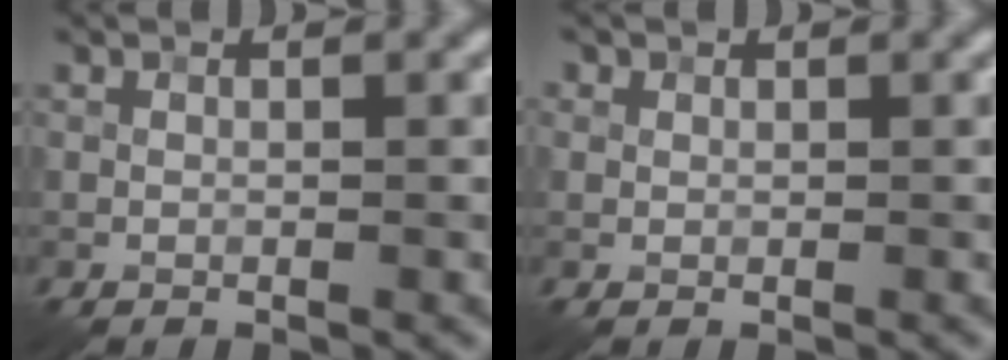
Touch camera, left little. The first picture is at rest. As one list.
[{"total": 1.5, "force": [0.9, 1.2, 0.3], "torque": [0.004, 0.003, 0.006]}]